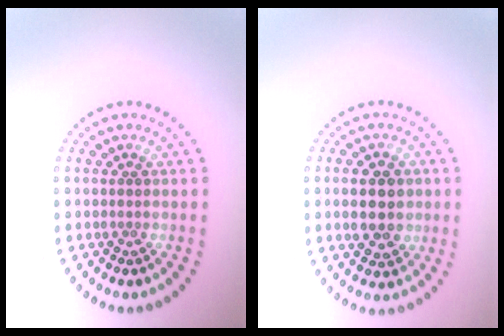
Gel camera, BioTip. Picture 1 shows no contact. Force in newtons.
{"total": 4.7, "press": 4.7, "slide": 0.2}